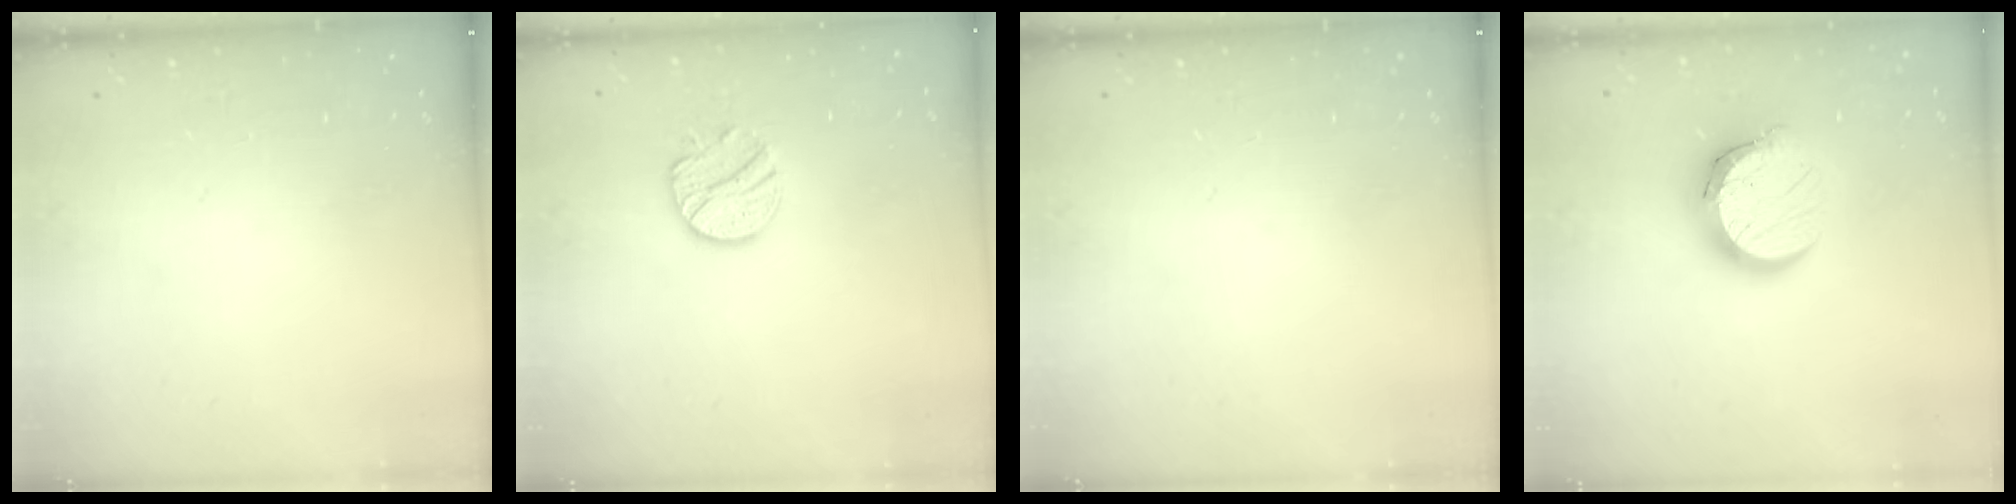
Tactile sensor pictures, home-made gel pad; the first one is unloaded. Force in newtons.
{"total": 9.8, "press": 9.8, "slide": 0.7}
{"total": 0.0}
{"total": 12.4, "press": 12.4, "slide": 0.9}